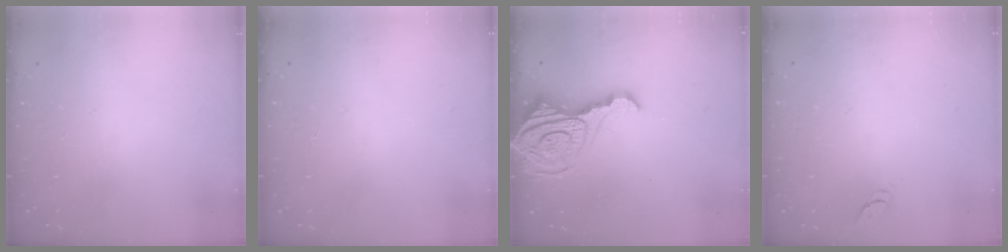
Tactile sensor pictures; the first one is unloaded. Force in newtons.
{"total": 1.8, "press": 1.8, "slide": 0.2}
{"total": 19.8, "press": 19.7, "slide": 2.1}
{"total": 3.7, "press": 3.7, "slide": 0.3}